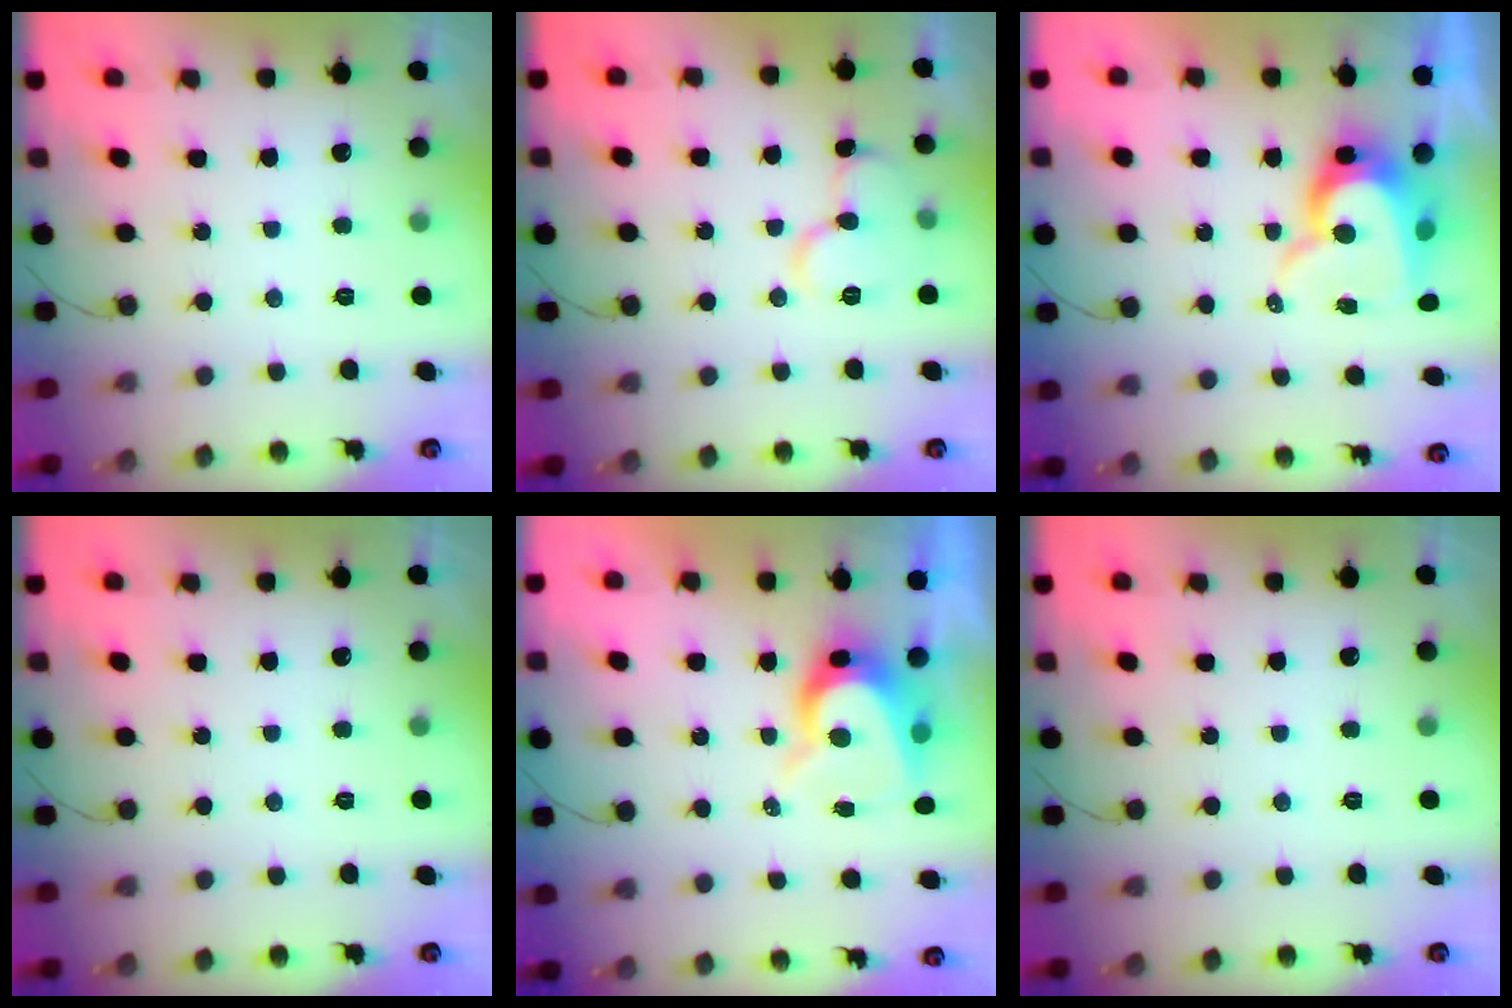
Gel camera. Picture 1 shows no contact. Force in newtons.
{"total": 9.6, "press": 9.5, "slide": 1.2}
{"total": 11.2, "press": 11.1, "slide": 1.1}
{"total": 0.0}
{"total": 8.0, "press": 8.0, "slide": 0.6}
{"total": 0.0}